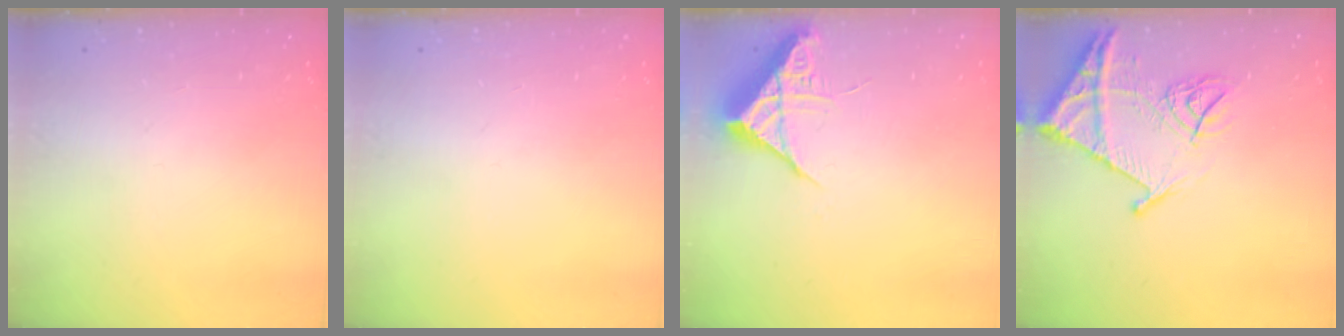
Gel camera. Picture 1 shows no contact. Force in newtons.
{"total": 0.0}
{"total": 6.7, "press": 6.7, "slide": 0.5}
{"total": 13.6, "press": 13.6, "slide": 1.5}